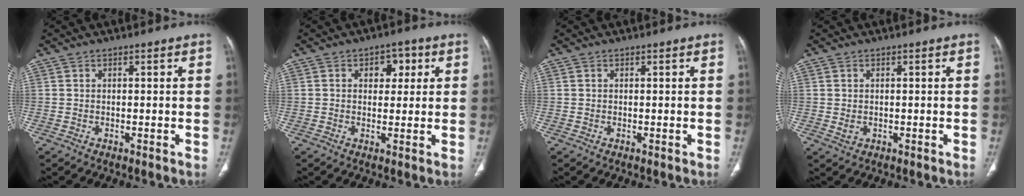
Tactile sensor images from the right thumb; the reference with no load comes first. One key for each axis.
{"total": 5.0, "fx": 1.6, "fy": 3.5, "fz": 3.2, "tx": -0.012, "ty": -0.001, "tz": 0.017}
{"total": 0.0}
{"total": 1.7, "fx": 0.0, "fy": 1.4, "fz": 1.0, "tx": -0.018, "ty": -0.002, "tz": 0.006}